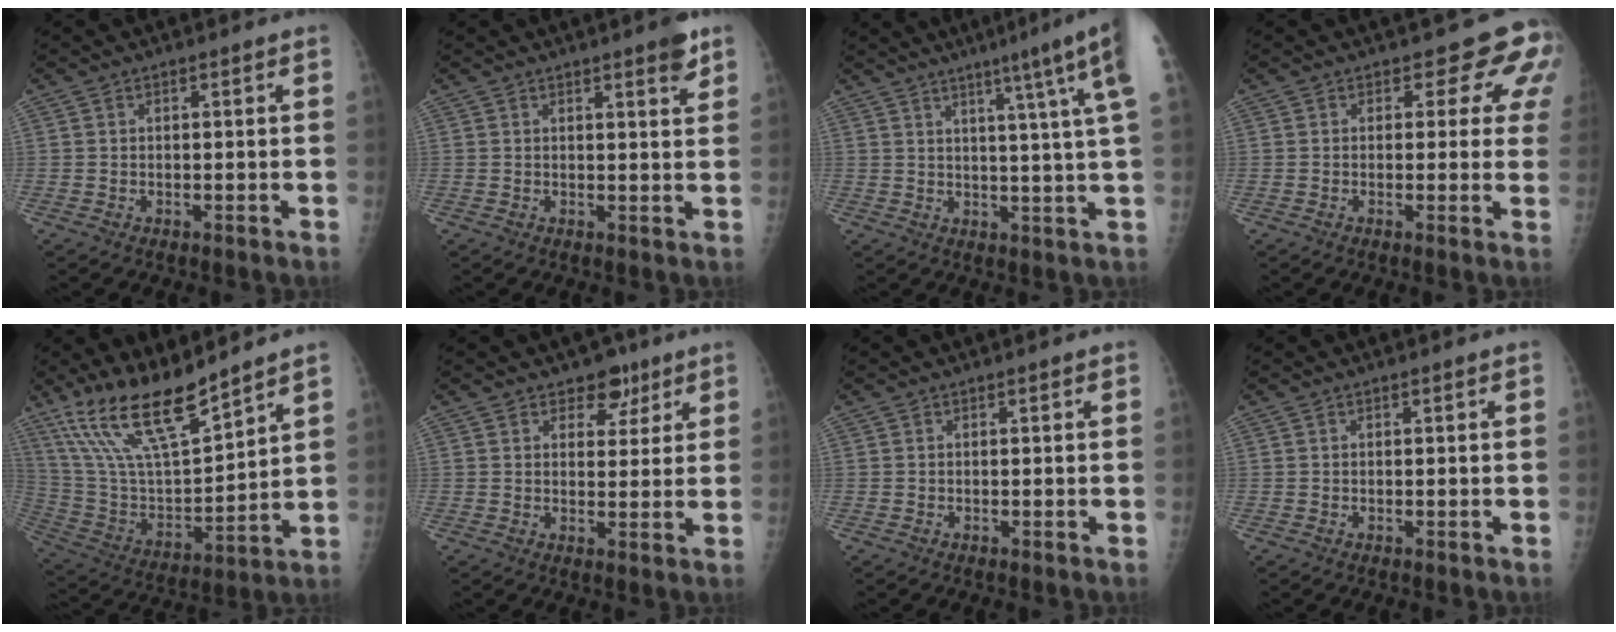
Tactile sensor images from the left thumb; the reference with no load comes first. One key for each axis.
{"total": 3.4, "fx": 2.3, "fy": 0.6, "fz": 2.5, "tx": -0.027, "ty": -0.013, "tz": 0.028}
{"total": 13.2, "fx": 7.0, "fy": -0.8, "fz": 11.2, "tx": -0.149, "ty": -0.020, "tz": 0.079}
{"total": 6.0, "fx": 3.7, "fy": 3.6, "fz": 3.0, "tx": 0.000, "ty": -0.018, "tz": 0.021}
{"total": 17.8, "fx": 13.8, "fy": 3.9, "fz": 10.5, "tx": -0.173, "ty": -0.070, "tz": 0.274}
{"total": 5.2, "fx": 3.4, "fy": 3.5, "fz": 1.9, "tx": 0.011, "ty": -0.019, "tz": 0.047}
{"total": 0.0}
{"total": 0.0}